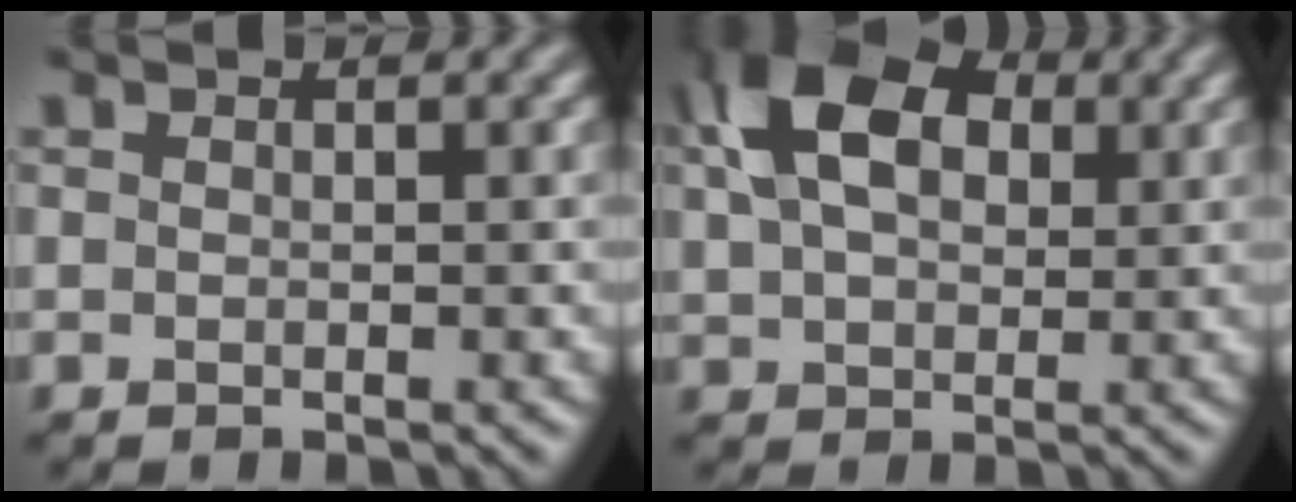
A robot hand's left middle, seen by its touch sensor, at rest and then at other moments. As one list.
[{"total": 10.3, "force": [3.8, 6.6, 7.1], "torque": [-0.145, 0.030, 0.060]}]